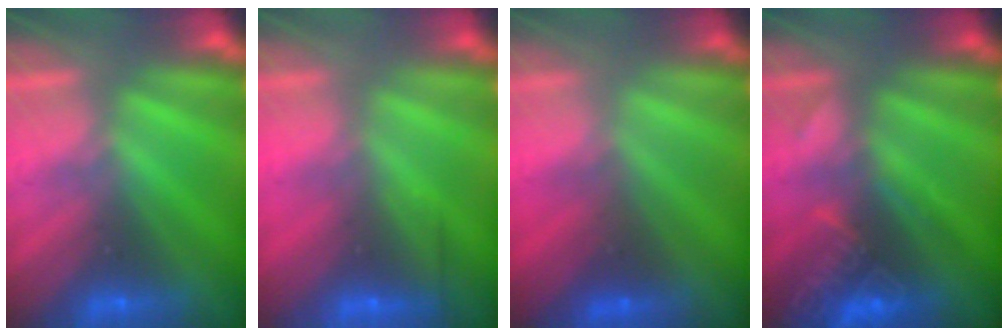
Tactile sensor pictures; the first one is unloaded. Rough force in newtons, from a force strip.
{"total": 2.5}
{"total": 1.5}
{"total": 2.9}